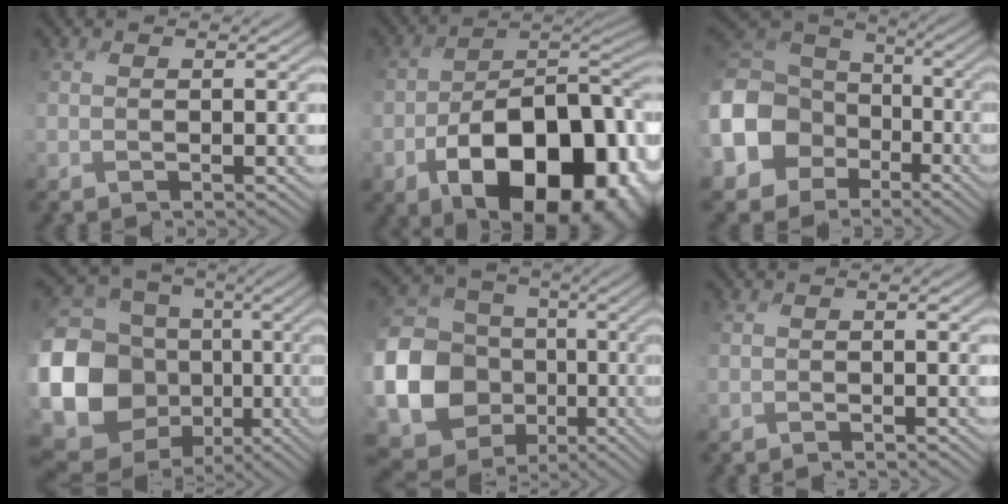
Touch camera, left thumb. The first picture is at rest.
{"total": 18.3, "force": [-7.8, 10.9, 12.5], "torque": [-0.167, -0.035, -0.115]}
{"total": 16.6, "force": [-4.8, 14.0, 7.6], "torque": [-0.250, -0.039, -0.105]}
{"total": 20.9, "force": [-4.1, 18.3, 9.2], "torque": [-0.273, -0.029, -0.085]}
{"total": 19.0, "force": [-4.9, 16.7, 7.5], "torque": [-0.224, -0.036, -0.101]}
{"total": 1.1, "force": [-1.0, -0.4, 0.2], "torque": [-0.006, 0.001, -0.025]}